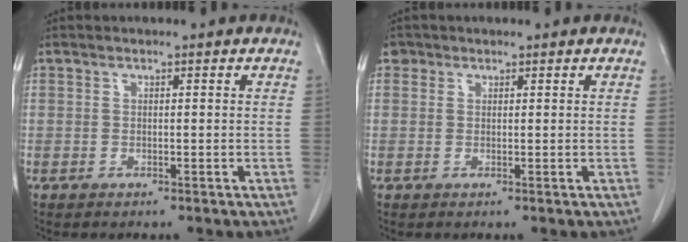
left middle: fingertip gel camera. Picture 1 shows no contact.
{"total": 1.2, "force": [0.7, 1.0, 0.1], "torque": [0.006, 0.006, 0.008]}